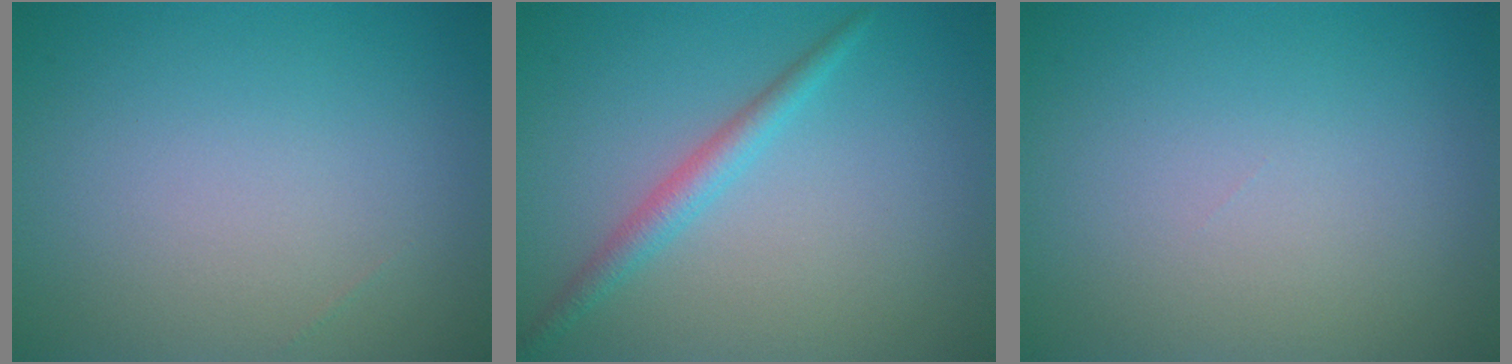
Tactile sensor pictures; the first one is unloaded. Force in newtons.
{"total": 2.1, "press": 2.1, "slide": 0.1}
{"total": 0.0}